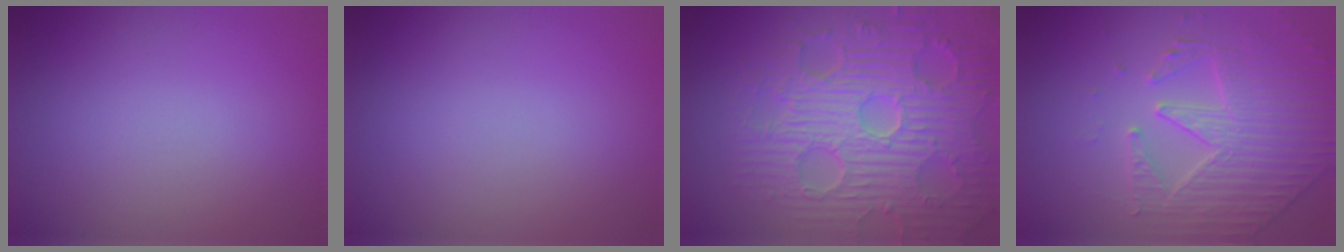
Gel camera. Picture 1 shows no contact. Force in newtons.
{"total": 0.0}
{"total": 9.4, "press": 6.8, "slide": 6.4}
{"total": 4.3, "press": 4.2, "slide": 1.1}